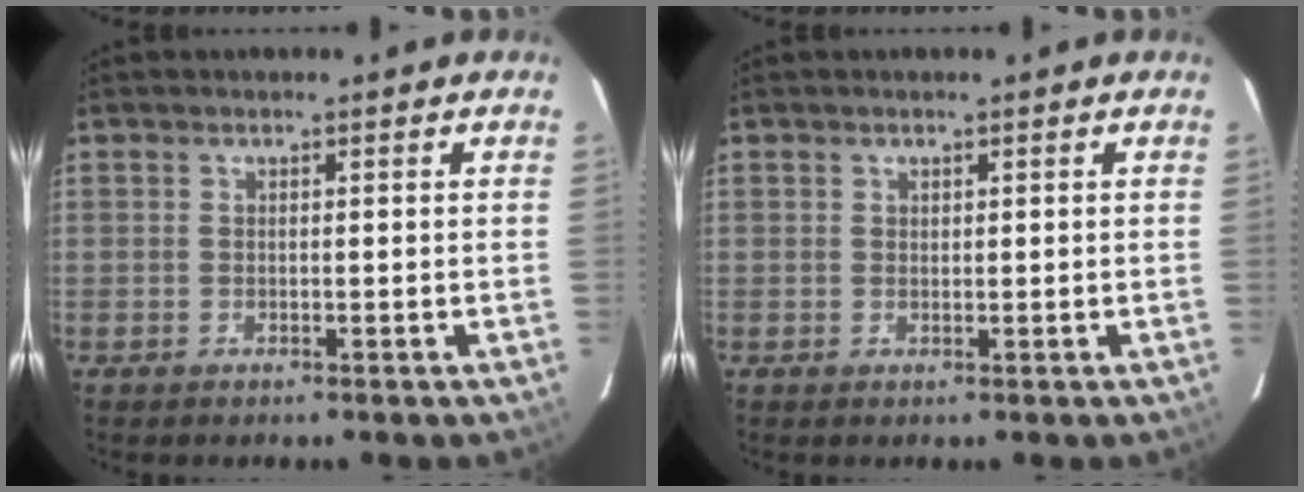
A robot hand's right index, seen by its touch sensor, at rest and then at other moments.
{"total": 0.5, "force": [0.3, 0.4, 0.1], "torque": [0.001, 0.003, 0.006]}